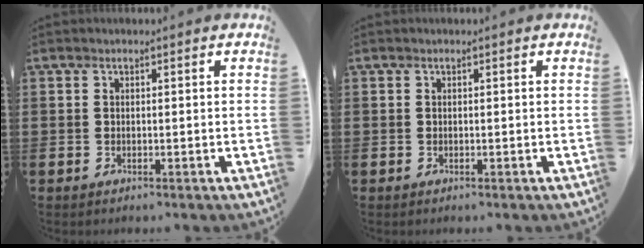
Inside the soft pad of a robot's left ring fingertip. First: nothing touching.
{"total": 0.0}